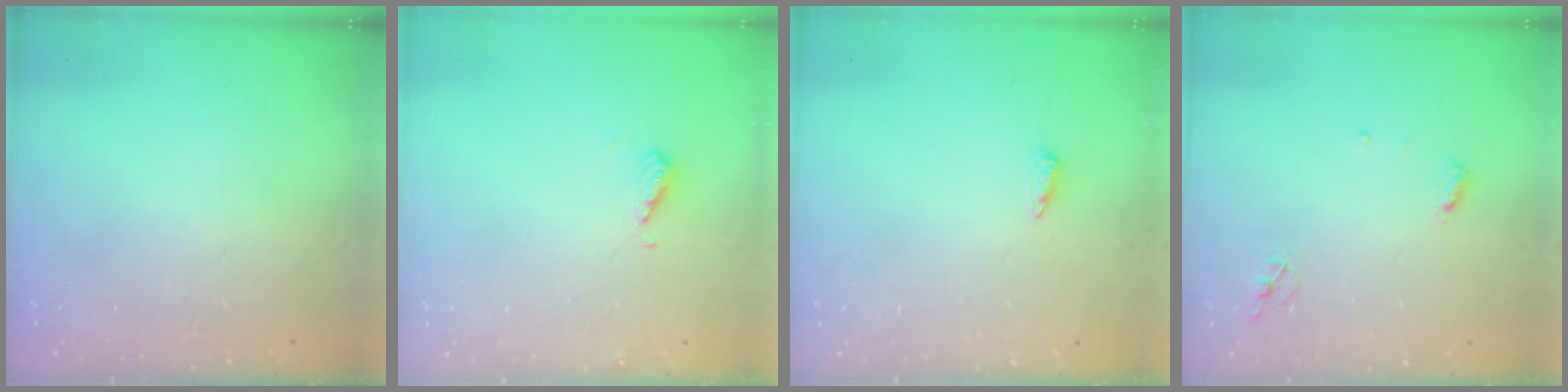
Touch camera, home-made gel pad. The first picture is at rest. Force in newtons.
{"total": 6.2, "press": 6.2, "slide": 0.8}
{"total": 5.6, "press": 5.5, "slide": 1.0}
{"total": 4.7, "press": 4.6, "slide": 0.5}